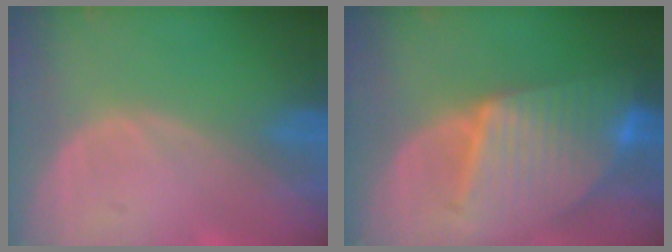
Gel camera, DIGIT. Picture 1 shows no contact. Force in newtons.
{"total": 10.1, "press": 10.1, "slide": 0.8}